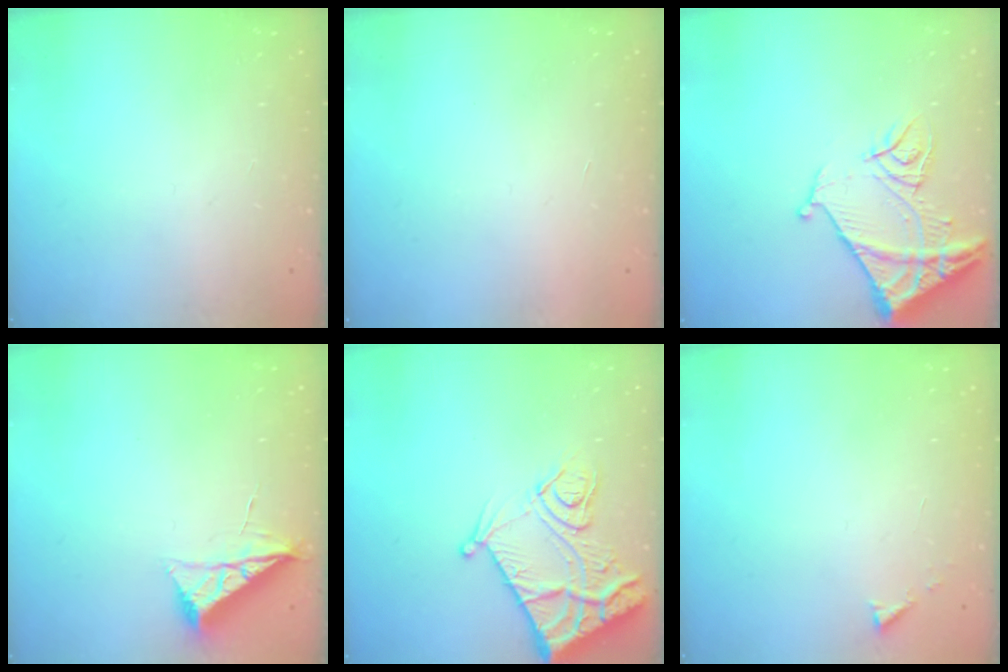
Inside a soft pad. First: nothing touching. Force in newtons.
{"total": 1.7, "press": 1.7, "slide": 0.1}
{"total": 13.7, "press": 13.6, "slide": 1.4}
{"total": 6.3, "press": 6.2, "slide": 0.8}
{"total": 13.7, "press": 13.7, "slide": 1.4}
{"total": 2.9, "press": 2.9, "slide": 0.4}